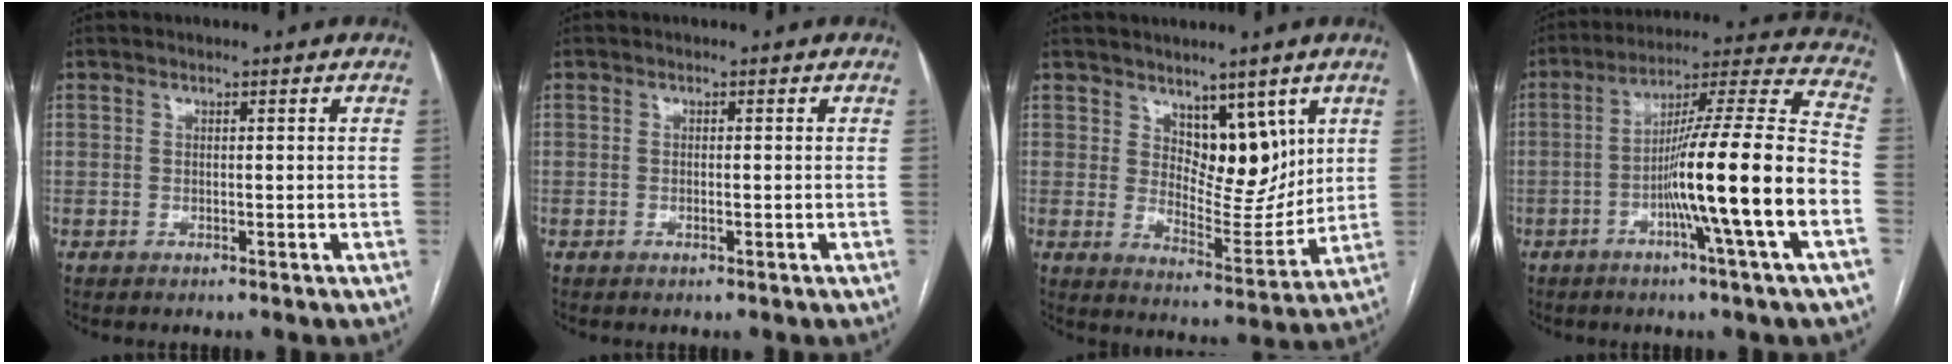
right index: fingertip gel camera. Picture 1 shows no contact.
{"total": 0.7, "force": [-0.2, 0.2, 0.7], "torque": [-0.014, -0.001, -0.003]}
{"total": 8.7, "force": [4.5, 4.4, 5.9], "torque": [-0.083, -0.006, 0.085]}
{"total": 18.4, "force": [-5.4, -1.4, 17.5], "torque": [-0.281, 0.004, -0.097]}